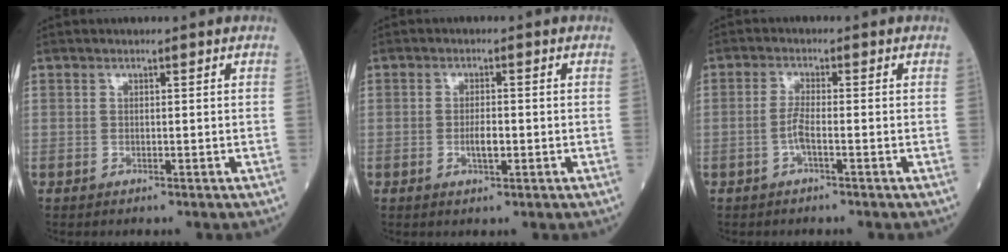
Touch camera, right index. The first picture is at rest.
{"total": 2.6, "force": [-0.7, 0.7, 2.4], "torque": [-0.046, 0.001, -0.010]}
{"total": 2.4, "force": [-1.0, 0.1, 2.2], "torque": [-0.048, 0.000, -0.024]}